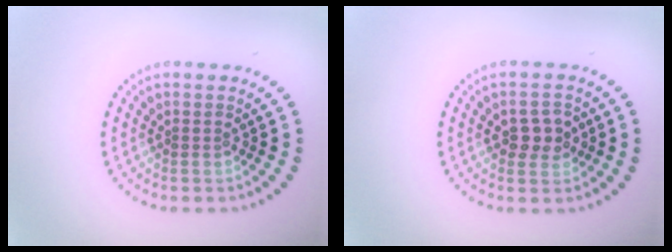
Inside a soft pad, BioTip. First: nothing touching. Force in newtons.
{"total": 2.7, "press": 2.6, "slide": 0.3}